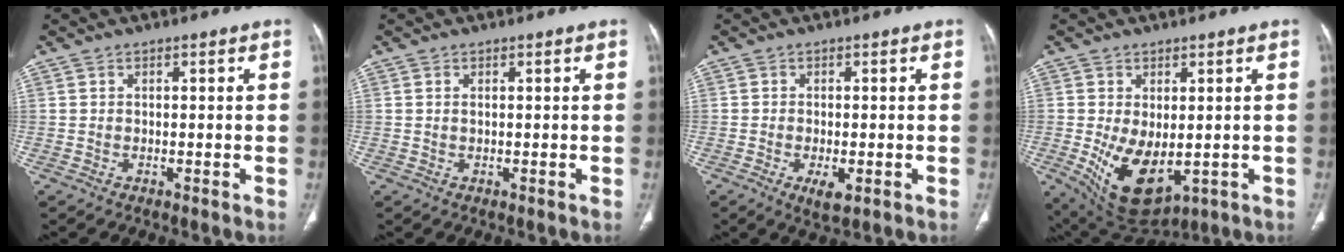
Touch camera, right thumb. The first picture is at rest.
{"total": 0.5, "force": [0.2, 0.2, 0.5], "torque": [-0.012, 0.001, 0.002]}
{"total": 3.9, "force": [-1.4, 1.6, 3.3], "torque": [-0.056, -0.007, -0.018]}
{"total": 11.4, "force": [-1.9, 6.4, 9.3], "torque": [-0.152, -0.018, -0.004]}